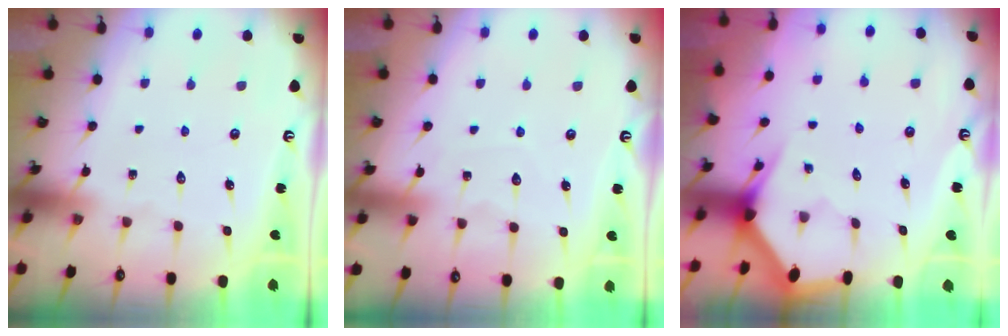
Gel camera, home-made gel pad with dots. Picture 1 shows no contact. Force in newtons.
{"total": 3.5, "press": 3.5, "slide": 0.5}
{"total": 2.9, "press": 2.9, "slide": 0.0}